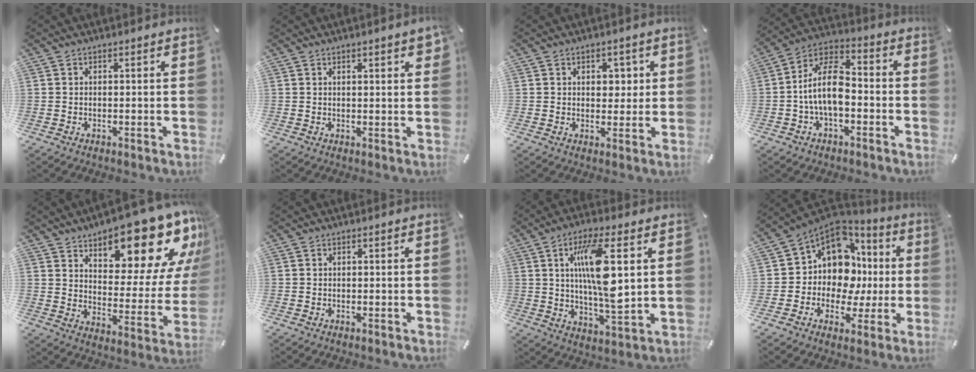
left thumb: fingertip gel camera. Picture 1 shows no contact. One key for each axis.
{"total": 2.2, "fx": 1.3, "fy": 0.3, "fz": 1.8, "tx": -0.036, "ty": 0.000, "tz": 0.022}
{"total": 4.1, "fx": 1.1, "fy": 3.2, "fz": 2.4, "tx": -0.012, "ty": -0.007, "tz": 0.008}
{"total": 12.8, "fx": -2.7, "fy": 6.9, "fz": 10.4, "tx": -0.207, "ty": 0.016, "tz": -0.048}
{"total": 19.5, "fx": 14.0, "fy": 8.5, "fz": 10.7, "tx": -0.125, "ty": -0.116, "tz": 0.232}
{"total": 0.0}
{"total": 14.8, "fx": 3.5, "fy": 3.9, "fz": 13.8, "tx": -0.270, "ty": -0.019, "tz": 0.048}
{"total": 12.1, "fx": 2.1, "fy": 10.3, "fz": 6.1, "tx": -0.123, "ty": -0.039, "tz": 0.044}